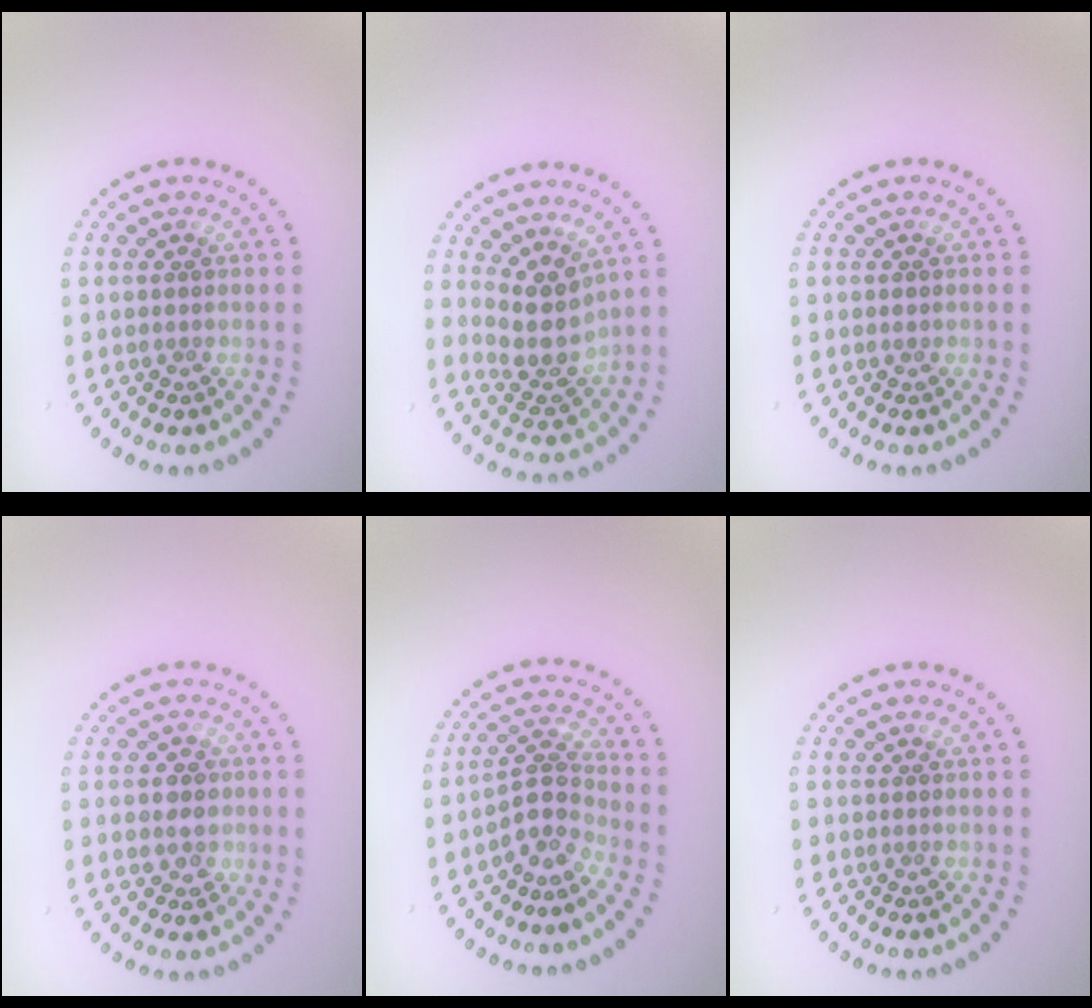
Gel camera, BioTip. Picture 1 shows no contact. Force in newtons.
{"total": 3.9, "press": 3.2, "slide": 2.4}
{"total": 0.5, "press": 0.5, "slide": 0.1}
{"total": 2.2, "press": 2.1, "slide": 0.8}
{"total": 3.0, "press": 2.2, "slide": 2.1}
{"total": 0.0}